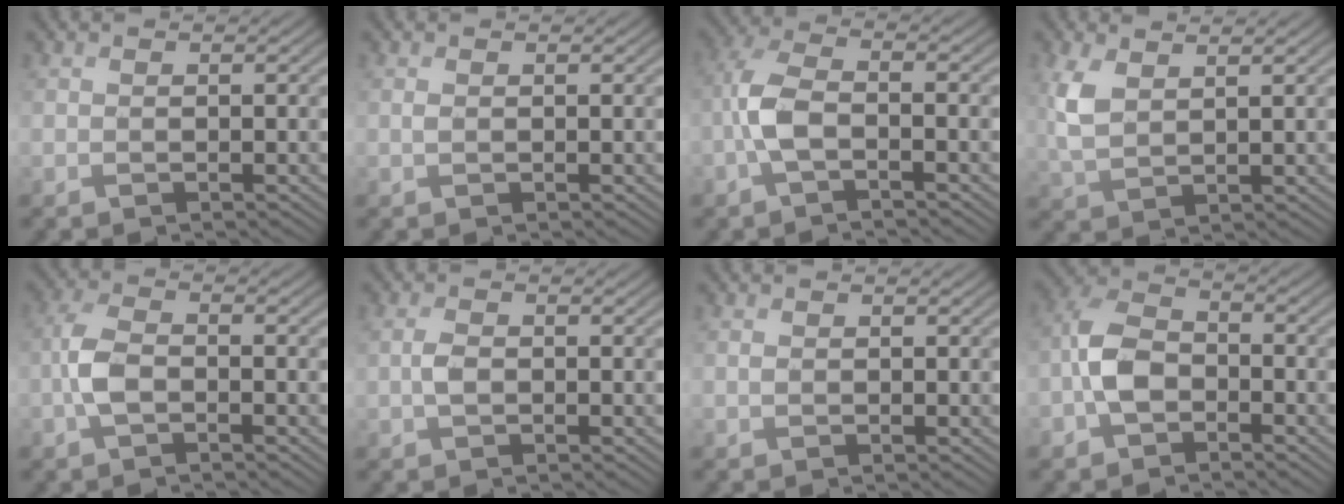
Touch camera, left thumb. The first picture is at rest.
{"total": 0.6, "force": [0.6, 0.0, 0.3], "torque": [-0.008, 0.004, 0.011]}
{"total": 5.3, "force": [-1.4, 2.0, 4.7], "torque": [-0.109, 0.013, -0.040]}
{"total": 5.0, "force": [2.9, 1.9, 3.5], "torque": [-0.095, 0.009, 0.060]}
{"total": 3.8, "force": [-0.9, 1.7, 3.3], "torque": [-0.078, 0.011, -0.029]}
{"total": 1.3, "force": [0.3, 0.6, 1.1], "torque": [-0.024, 0.008, 0.001]}
{"total": 0.5, "force": [0.5, 0.1, 0.2], "torque": [-0.004, 0.003, 0.008]}
{"total": 5.7, "force": [-1.9, 3.6, 4.0], "torque": [-0.085, 0.013, -0.050]}